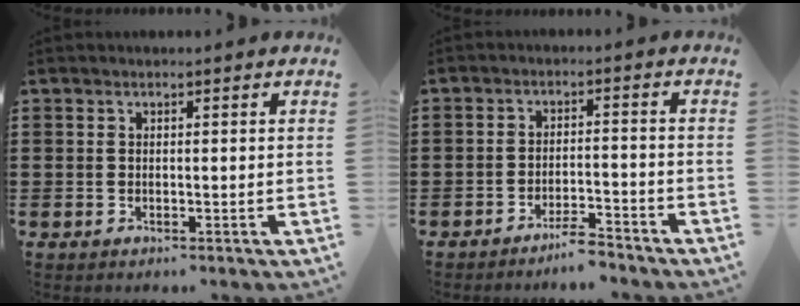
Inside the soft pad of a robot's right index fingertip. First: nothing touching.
{"total": 3.9, "force": [-3.8, 0.2, 0.7], "torque": [-0.015, 0.005, -0.077]}